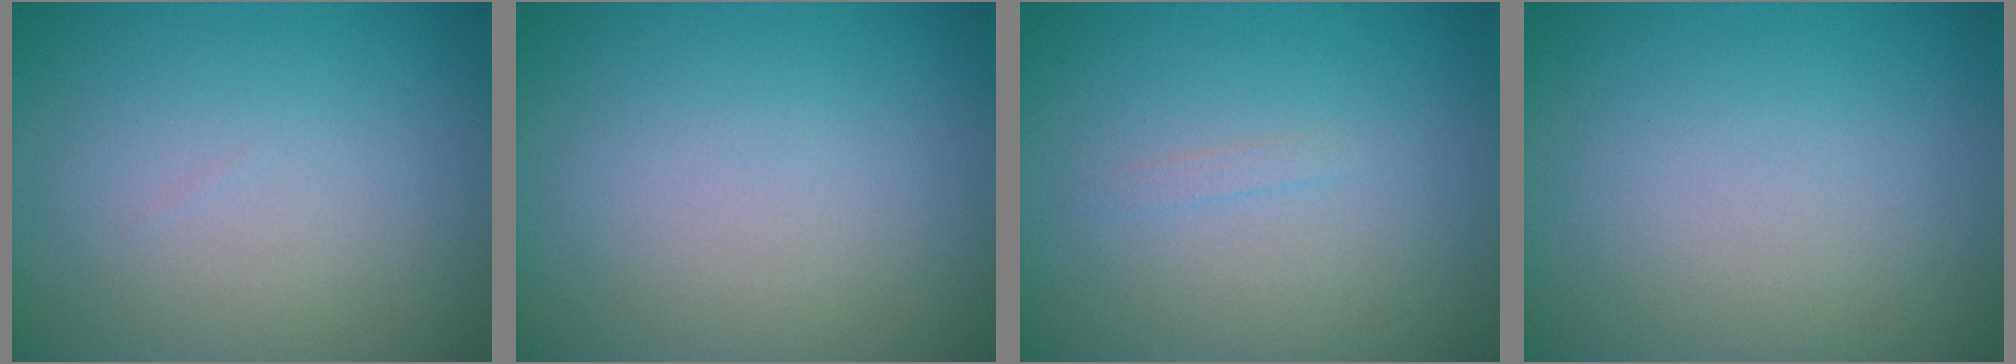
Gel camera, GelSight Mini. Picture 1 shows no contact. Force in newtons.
{"total": 0.0}
{"total": 0.6, "press": 0.6, "slide": 0.1}
{"total": 0.0}